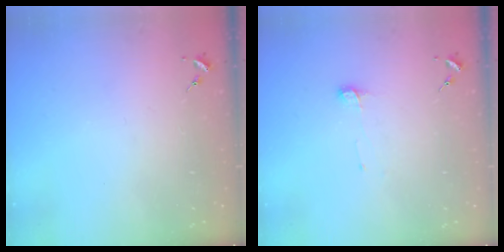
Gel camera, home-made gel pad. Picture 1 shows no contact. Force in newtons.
{"total": 5.1, "press": 5.0, "slide": 0.6}